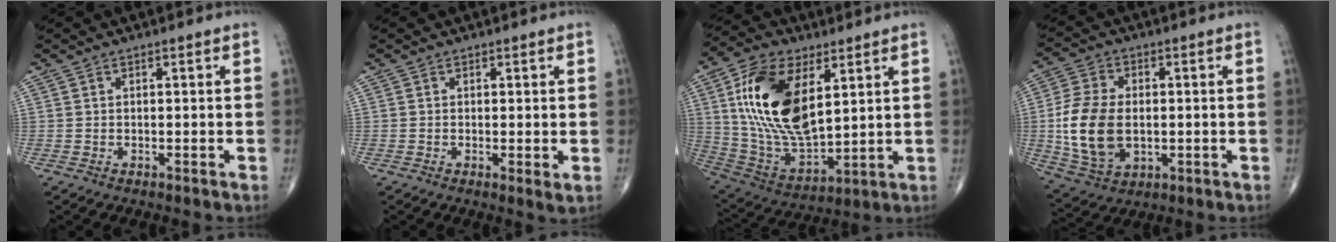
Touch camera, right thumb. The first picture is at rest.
{"total": 1.8, "force": [0.1, 0.4, 1.7], "torque": [-0.025, -0.007, -0.002]}
{"total": 20.8, "force": [6.2, 10.7, 16.7], "torque": [-0.308, -0.024, 0.123]}
{"total": 14.0, "force": [-0.8, 9.1, 10.6], "torque": [-0.205, -0.002, -0.005]}